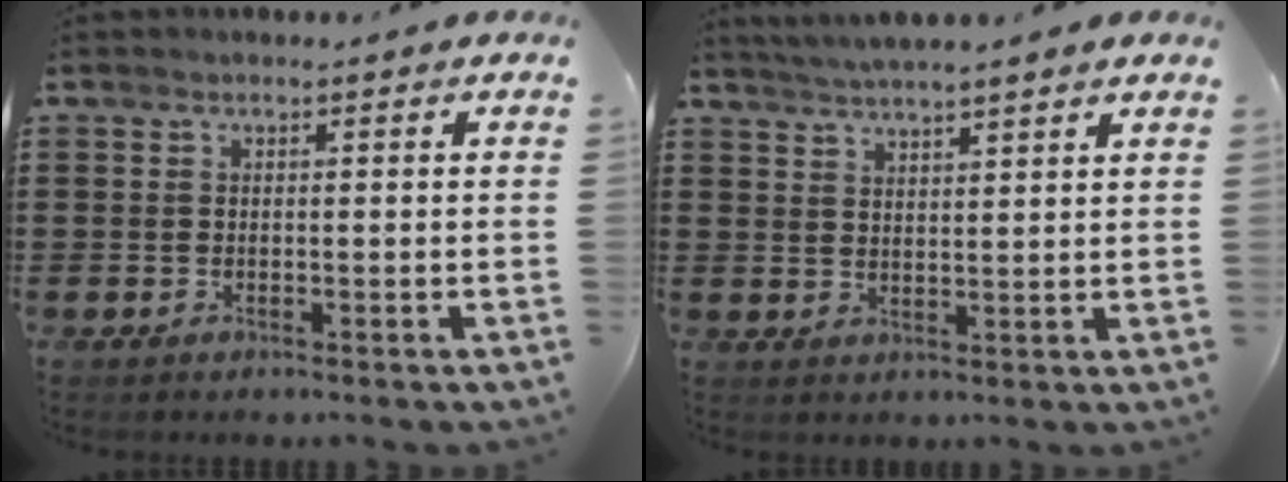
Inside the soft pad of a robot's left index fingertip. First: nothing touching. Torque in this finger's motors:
{"motor_torque": [2.14, 0.00, 0.03, -0.14]}